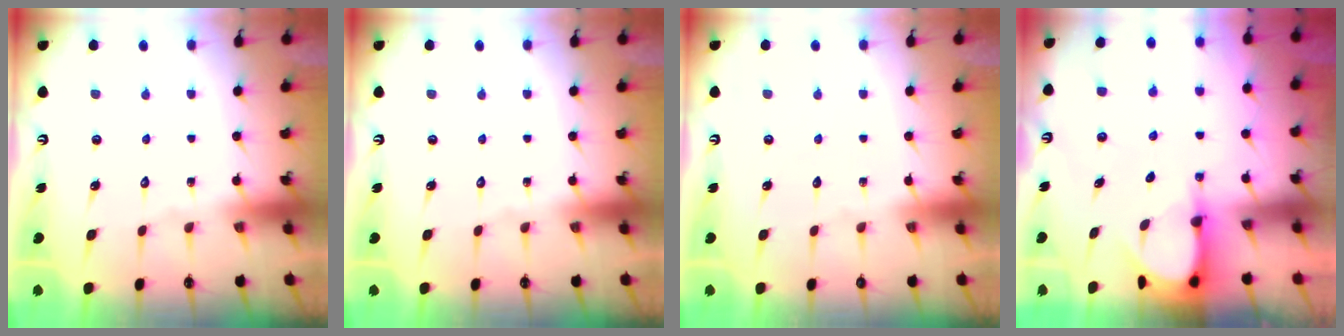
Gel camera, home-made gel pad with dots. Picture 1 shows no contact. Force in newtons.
{"total": 0.0}
{"total": 0.0}
{"total": 4.0, "press": 4.0, "slide": 0.3}